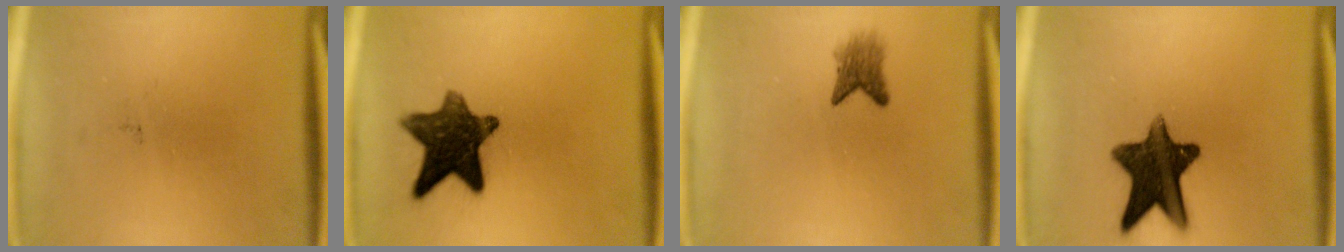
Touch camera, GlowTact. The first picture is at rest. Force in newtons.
{"total": 11.8}
{"total": 2.9}
{"total": 13.2}